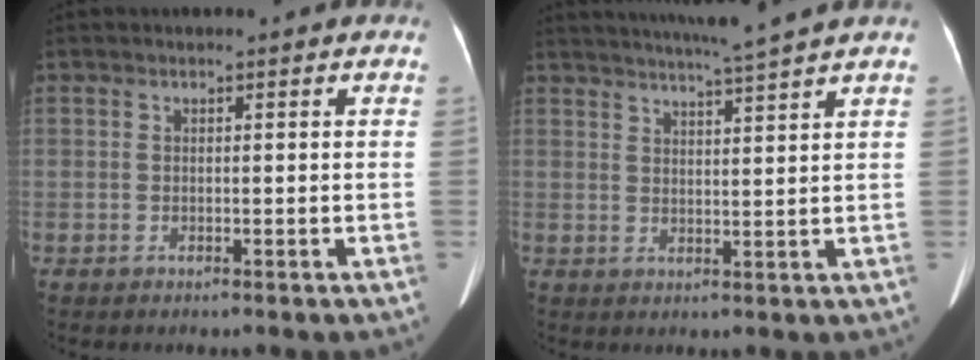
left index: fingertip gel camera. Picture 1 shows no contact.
{"total": 8.7, "force": [7.6, -1.8, 3.8], "torque": [-0.059, 0.002, 0.107]}